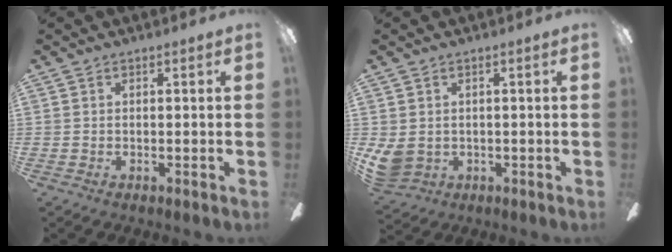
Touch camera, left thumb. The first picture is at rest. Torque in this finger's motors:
{"motor_torque": [-0.35, 0.46, 0.49, -0.45, 0.05]}